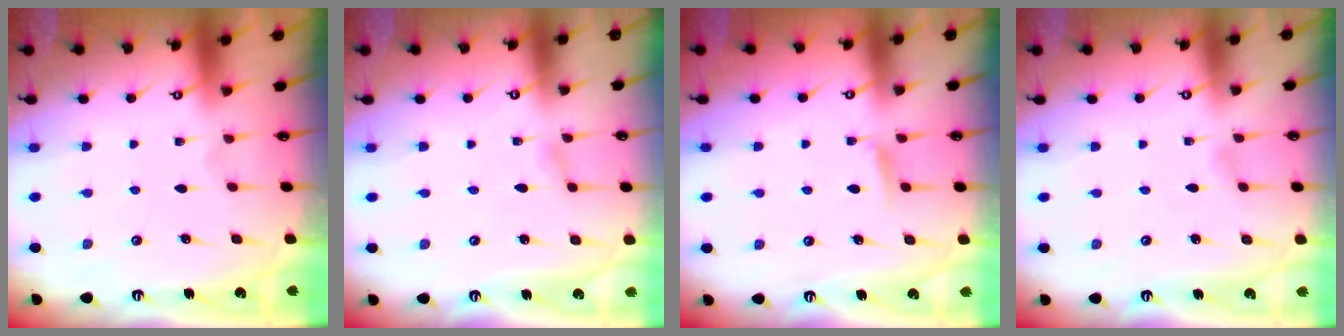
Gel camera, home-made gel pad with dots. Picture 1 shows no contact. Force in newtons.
{"total": 1.1, "press": 1.1, "slide": 0.1}
{"total": 4.4, "press": 4.4, "slide": 0.7}
{"total": 1.7, "press": 1.7, "slide": 0.2}